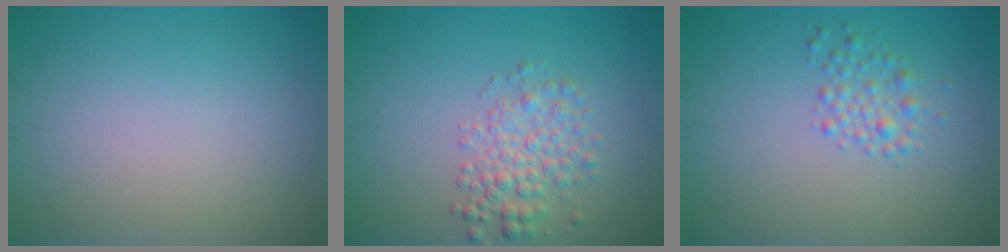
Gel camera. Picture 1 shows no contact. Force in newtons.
{"total": 3.2, "press": 3.2, "slide": 0.1}
{"total": 1.8, "press": 1.8, "slide": 0.1}